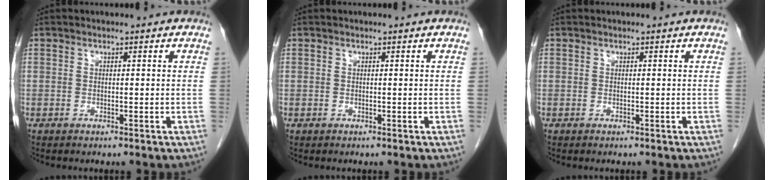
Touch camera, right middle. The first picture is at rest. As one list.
[{"total": 0.0}, {"total": 0.0}]